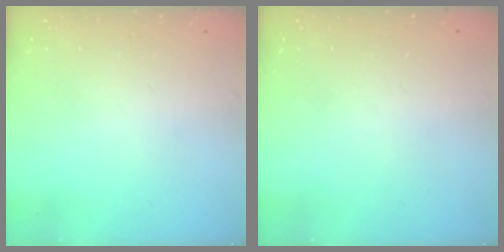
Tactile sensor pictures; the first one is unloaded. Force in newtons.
{"total": 0.0}